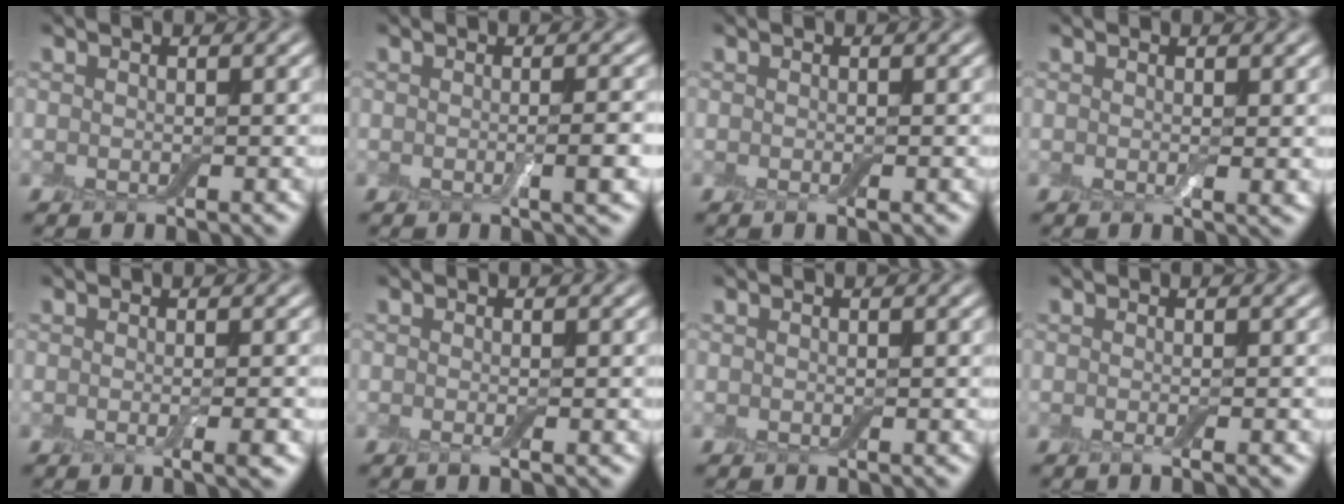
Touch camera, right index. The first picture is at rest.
{"total": 2.3, "force": [-0.4, 0.3, 2.2], "torque": [-0.033, -0.001, -0.008]}
{"total": 0.7, "force": [-0.2, 0.1, 0.6], "torque": [-0.009, -0.003, -0.004]}
{"total": 0.9, "force": [0.1, 0.1, 0.8], "torque": [-0.012, -0.003, 0.001]}
{"total": 2.4, "force": [-0.4, 0.5, 2.3], "torque": [-0.025, -0.004, -0.007]}
{"total": 1.0, "force": [-0.2, 0.2, 0.9], "torque": [-0.011, -0.005, -0.006]}
{"total": 0.0}
{"total": 1.5, "force": [-0.3, 0.5, 1.4], "torque": [-0.009, -0.004, -0.010]}